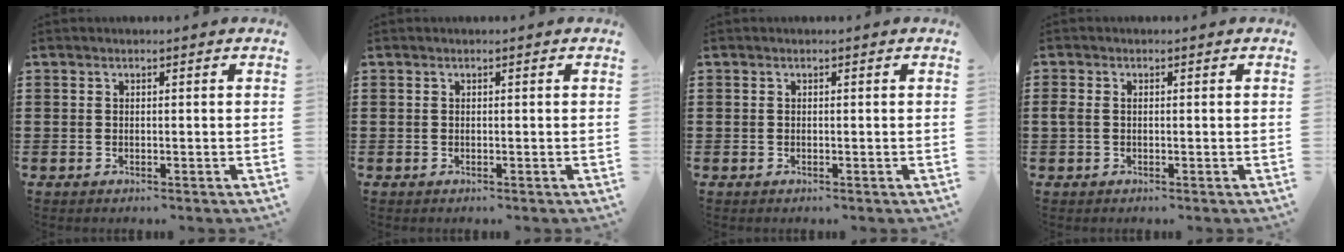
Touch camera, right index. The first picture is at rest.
{"total": 0.0}
{"total": 0.0}
{"total": 1.0, "force": [0.0, 0.7, 0.7], "torque": [-0.023, 0.002, -0.004]}